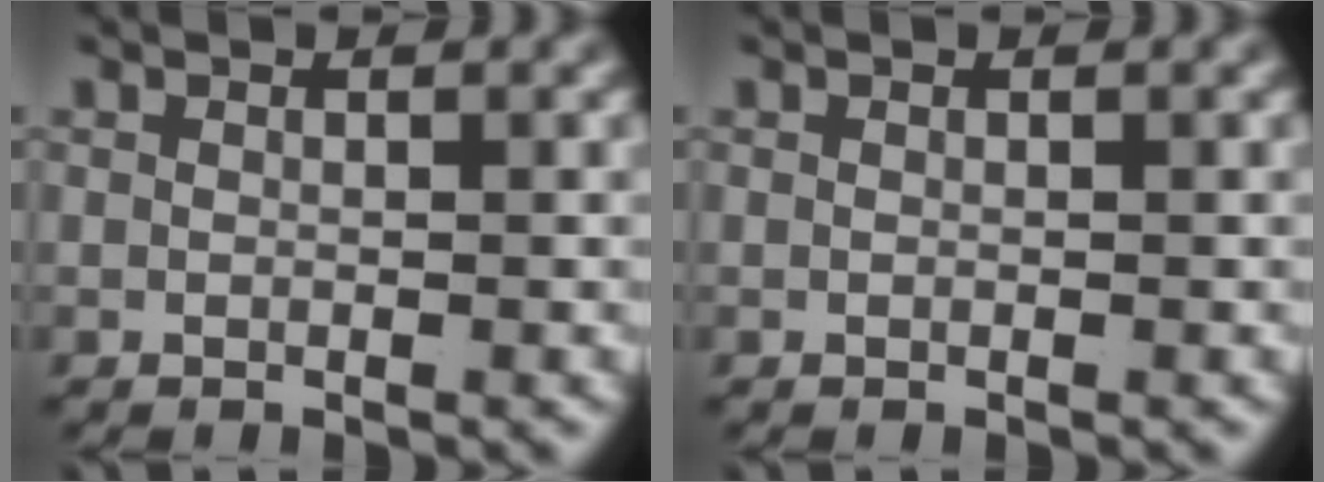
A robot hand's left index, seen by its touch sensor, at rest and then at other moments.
{"total": 0.0}